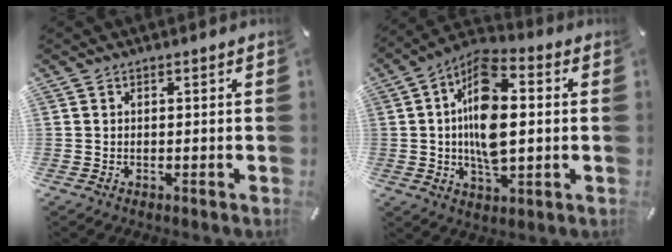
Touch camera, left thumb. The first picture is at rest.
{"total": 14.4, "force": [0.7, 7.4, 12.3], "torque": [-0.258, 0.000, 0.010]}